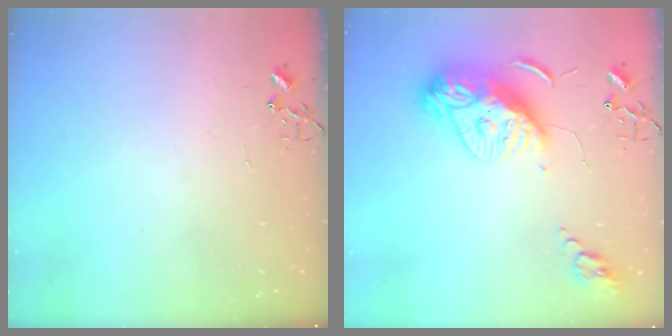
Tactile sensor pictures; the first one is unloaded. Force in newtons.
{"total": 13.1, "press": 13.0, "slide": 1.2}